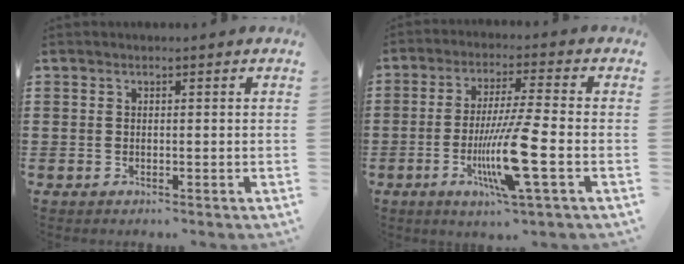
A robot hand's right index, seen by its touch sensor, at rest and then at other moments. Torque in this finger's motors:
{"motor_torque": [2.14, 0.00, 1.05, 0.21]}